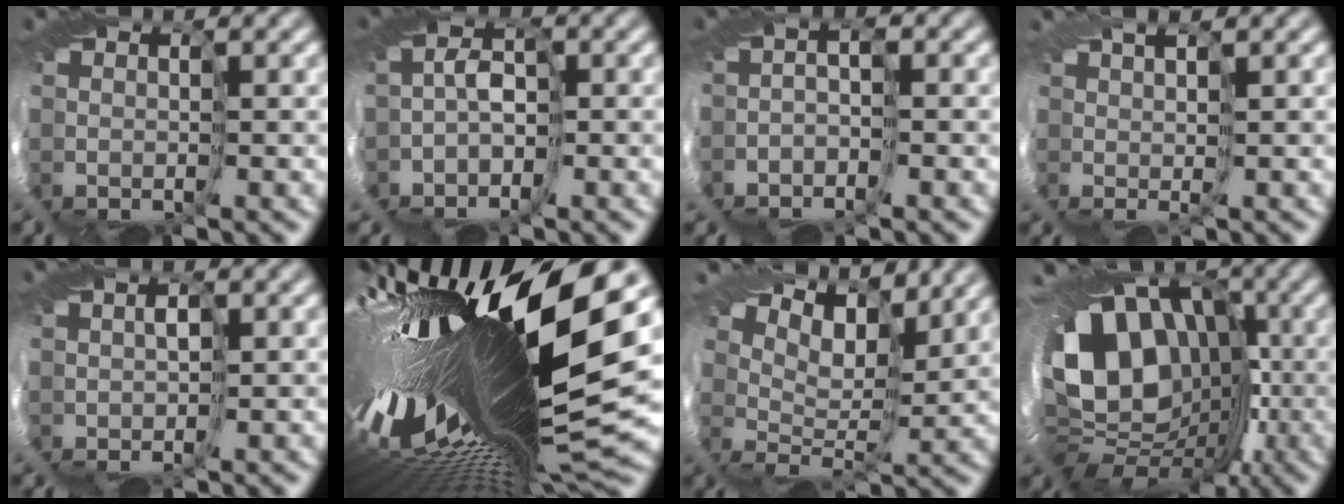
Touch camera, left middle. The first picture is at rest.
{"total": 2.0, "force": [-1.0, 0.9, 1.5], "torque": [-0.014, 0.000, -0.034]}
{"total": 2.1, "force": [-1.7, -1.1, 0.1], "torque": [0.011, -0.001, -0.043]}
{"total": 3.1, "force": [0.7, -2.9, -0.9], "torque": [0.027, 0.004, -0.009]}
{"total": 1.1, "force": [0.4, -0.8, -0.6], "torque": [0.022, 0.013, 0.002]}
{"total": 16.8, "force": [1.4, 4.2, 16.2], "torque": [-0.297, -0.057, 0.018]}
{"total": 7.1, "force": [6.8, 0.2, 2.0], "torque": [-0.035, 0.013, 0.064]}
{"total": 14.7, "force": [-0.5, 11.5, 9.1], "torque": [-0.111, -0.004, -0.052]}